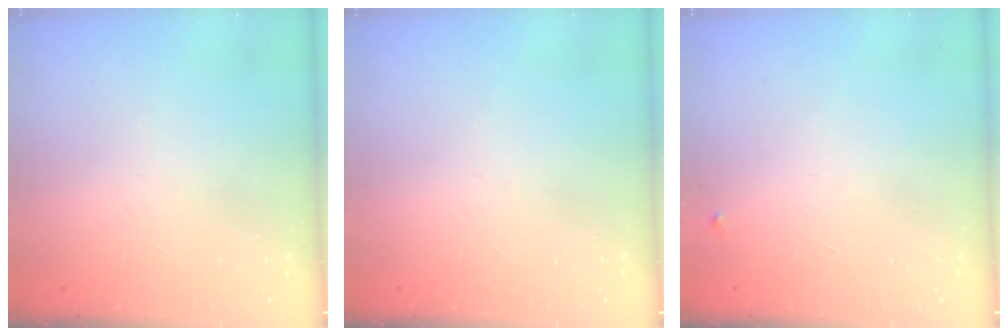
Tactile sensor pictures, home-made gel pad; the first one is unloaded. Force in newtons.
{"total": 0.0}
{"total": 2.7, "press": 2.7, "slide": 0.2}